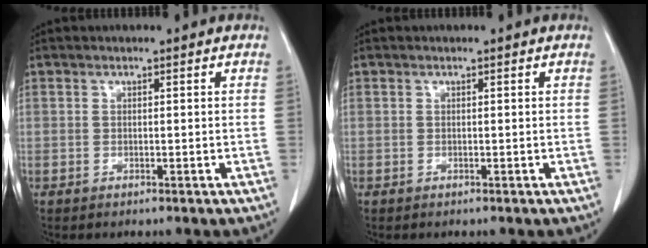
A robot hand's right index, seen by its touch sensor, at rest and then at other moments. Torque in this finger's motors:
{"motor_torque": [0.00, 0.00, 0.00, 0.00]}